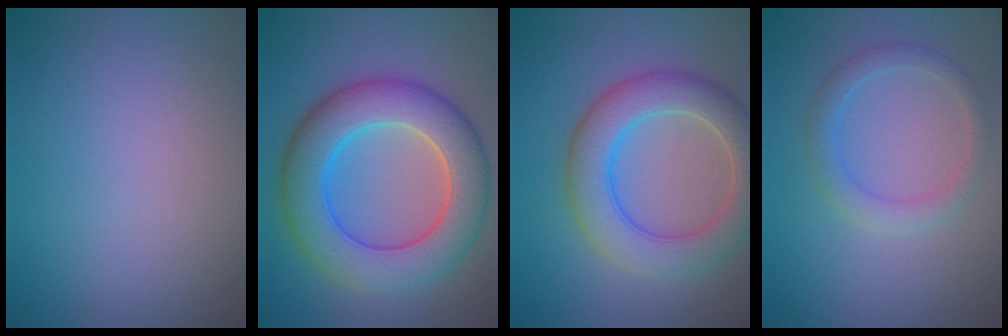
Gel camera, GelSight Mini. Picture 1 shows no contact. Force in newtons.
{"total": 9.0, "press": 9.0, "slide": 0.5}
{"total": 6.2, "press": 6.2, "slide": 0.4}
{"total": 2.3, "press": 2.2, "slide": 0.1}